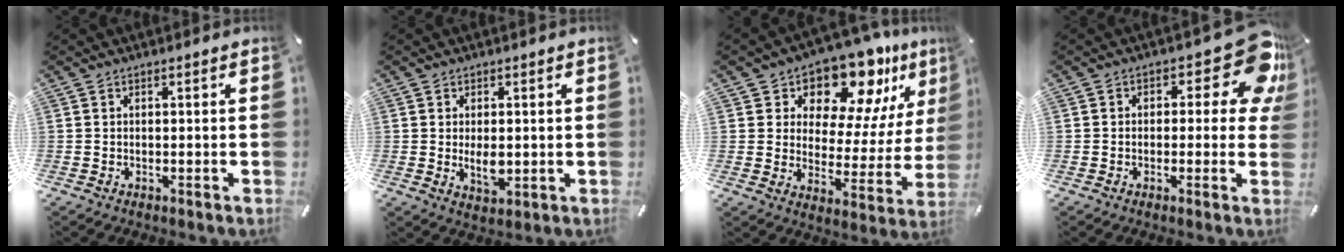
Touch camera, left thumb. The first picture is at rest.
{"total": 4.8, "force": [0.0, 2.9, 3.8], "torque": [-0.069, -0.008, -0.004]}
{"total": 14.8, "force": [11.7, 7.0, 5.5], "torque": [-0.086, -0.109, 0.202]}
{"total": 13.2, "force": [5.0, 6.3, 10.5], "torque": [-0.132, -0.032, 0.087]}